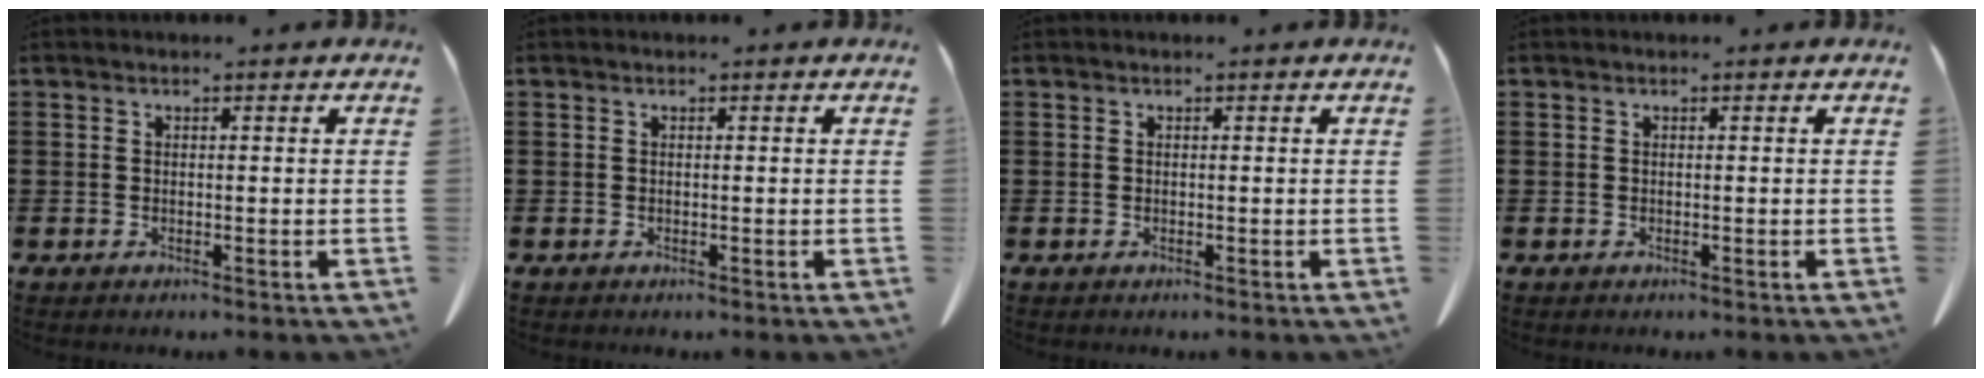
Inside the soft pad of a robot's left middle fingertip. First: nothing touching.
{"total": 0.0}
{"total": 0.0}
{"total": 0.0}